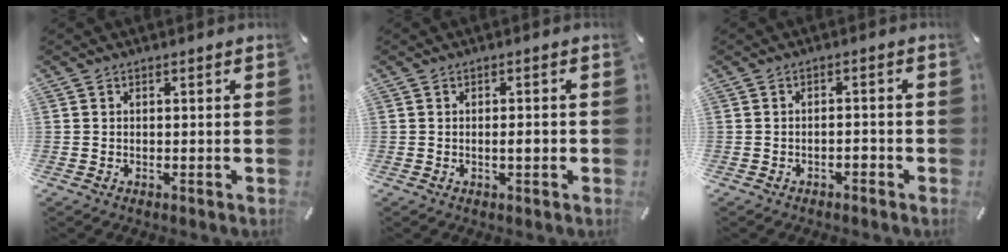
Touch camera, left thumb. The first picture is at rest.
{"total": 2.8, "force": [-0.4, 0.7, 2.7], "torque": [-0.047, 0.001, -0.009]}
{"total": 1.9, "force": [-1.4, 0.7, 1.1], "torque": [-0.021, 0.006, -0.028]}